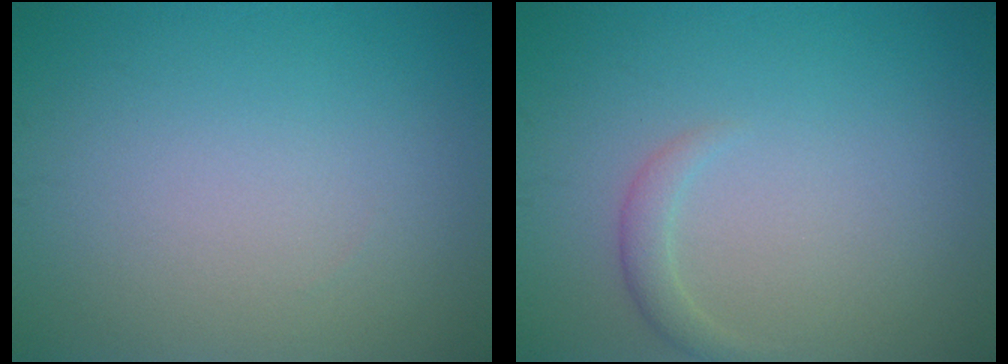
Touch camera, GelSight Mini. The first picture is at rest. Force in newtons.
{"total": 1.3, "press": 1.3, "slide": 0.0}